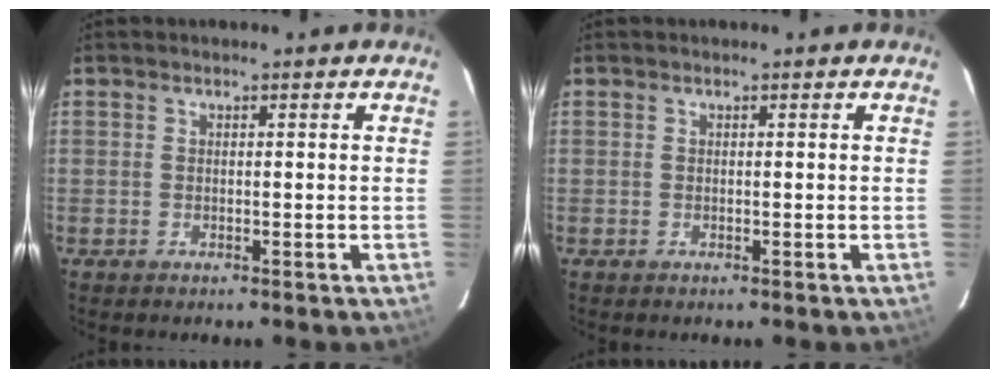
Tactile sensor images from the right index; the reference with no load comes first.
{"total": 0.0}